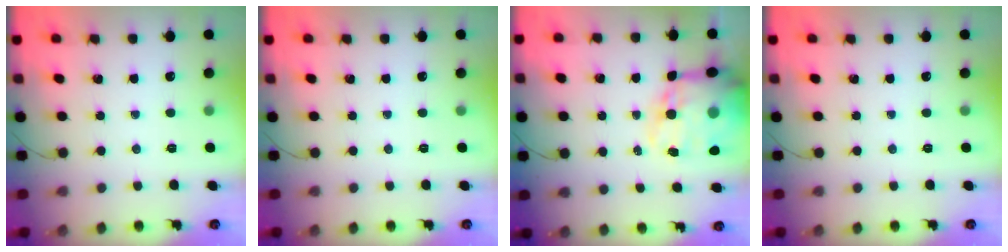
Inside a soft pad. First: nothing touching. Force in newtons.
{"total": 0.0}
{"total": 20.3, "press": 19.7, "slide": 4.8}
{"total": 0.0}